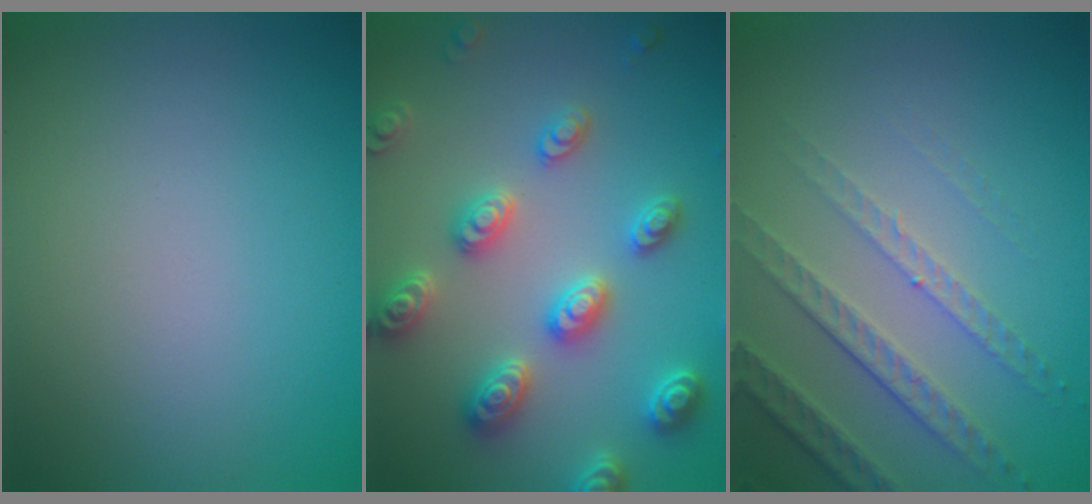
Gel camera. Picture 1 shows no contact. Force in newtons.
{"total": 5.3, "press": 5.1, "slide": 1.2}
{"total": 4.7, "press": 3.2, "slide": 3.4}